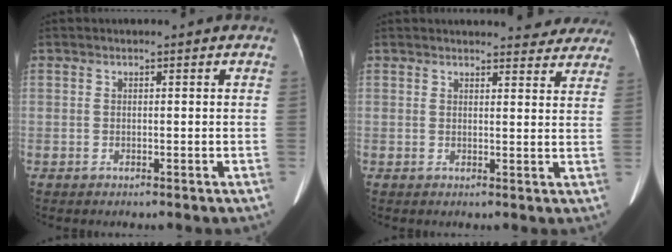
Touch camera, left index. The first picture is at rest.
{"total": 10.3, "force": [9.7, 2.6, 2.4], "torque": [-0.002, -0.003, 0.091]}